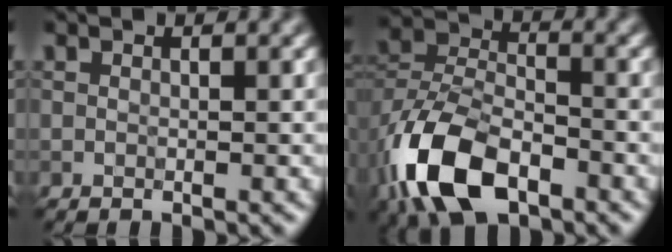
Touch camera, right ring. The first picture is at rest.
{"total": 10.1, "force": [-5.2, 5.5, 6.7], "torque": [-0.147, 0.001, -0.108]}